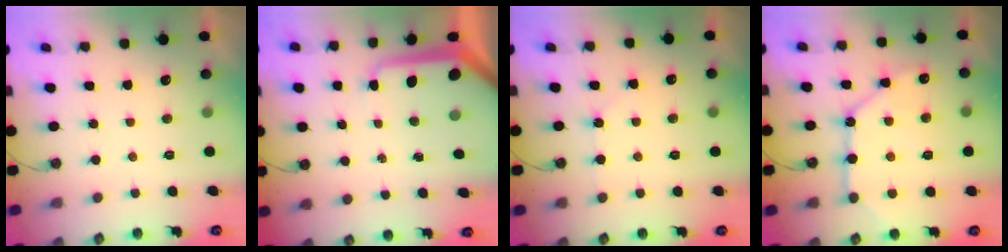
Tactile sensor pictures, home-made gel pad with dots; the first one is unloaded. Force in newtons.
{"total": 8.4, "press": 8.4, "slide": 0.6}
{"total": 3.5, "press": 3.4, "slide": 0.6}
{"total": 12.3, "press": 12.2, "slide": 1.3}